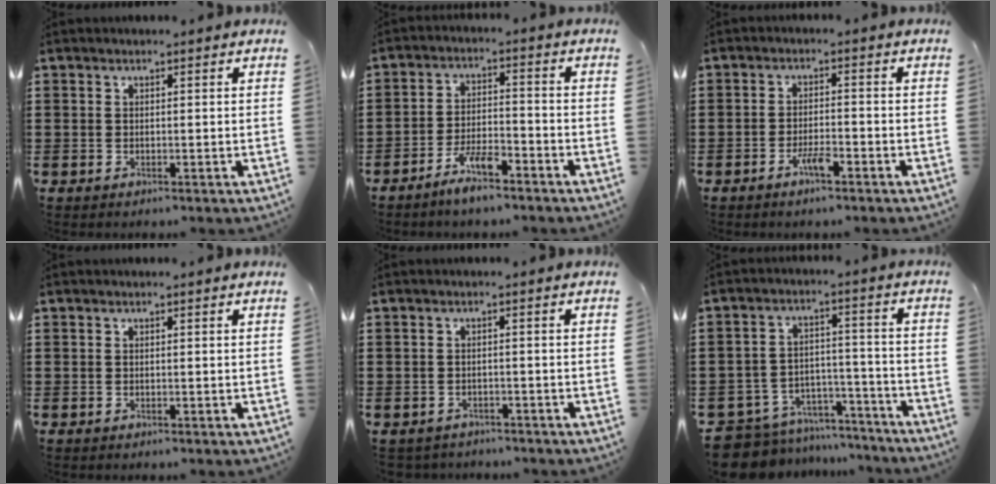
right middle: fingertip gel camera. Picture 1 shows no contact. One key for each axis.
{"total": 5.6, "fx": -4.6, "fy": 1.0, "fz": 3.1, "tx": -0.074, "ty": -0.002, "tz": -0.091}
{"total": 3.5, "fx": -2.3, "fy": 0.6, "fz": 2.6, "tx": -0.059, "ty": -0.001, "tz": -0.044}
{"total": 0.0}
{"total": 1.4, "fx": -1.4, "fy": 0.3, "fz": -0.2, "tx": -0.003, "ty": 0.001, "tz": -0.032}
{"total": 8.2, "fx": -7.9, "fy": 2.0, "fz": 1.1, "tx": -0.037, "ty": 0.020, "tz": -0.161}